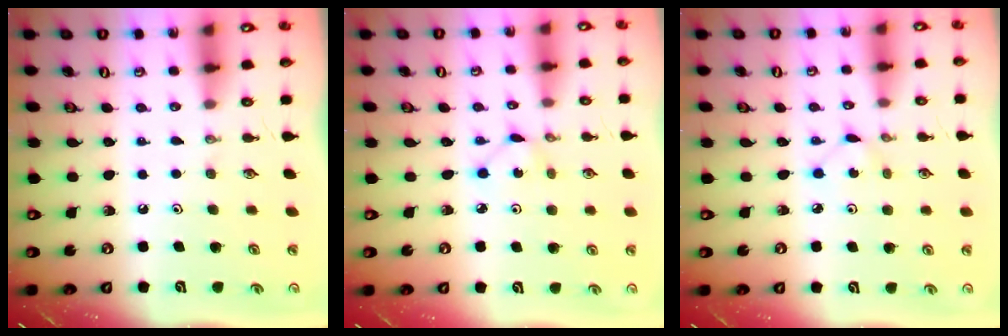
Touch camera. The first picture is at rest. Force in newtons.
{"total": 2.2, "press": 2.2, "slide": 0.3}
{"total": 2.6, "press": 2.6, "slide": 0.3}